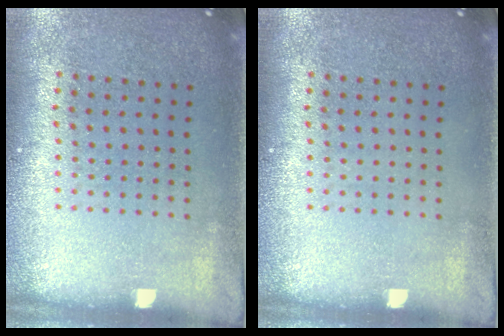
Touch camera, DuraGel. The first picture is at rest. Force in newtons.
{"total": 0.0}